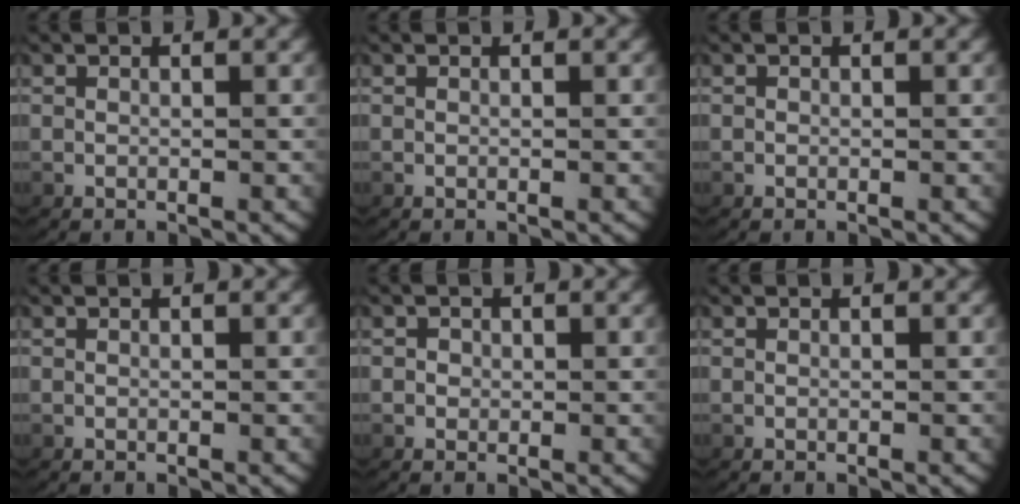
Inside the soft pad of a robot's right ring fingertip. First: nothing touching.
{"total": 0.0}
{"total": 0.0}
{"total": 0.0}
{"total": 0.7, "force": [-0.1, 0.7, 0.2], "torque": [-0.012, -0.005, 0.001]}
{"total": 0.0}